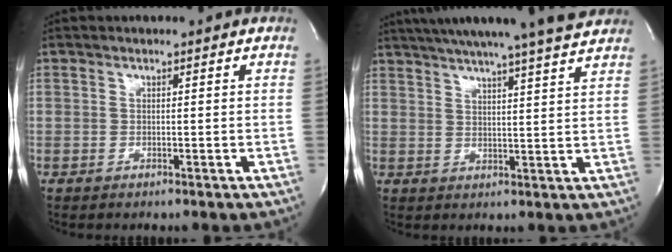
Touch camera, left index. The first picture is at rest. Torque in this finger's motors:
{"motor_torque": [1.07, -1.07, 0.83, 0.15]}